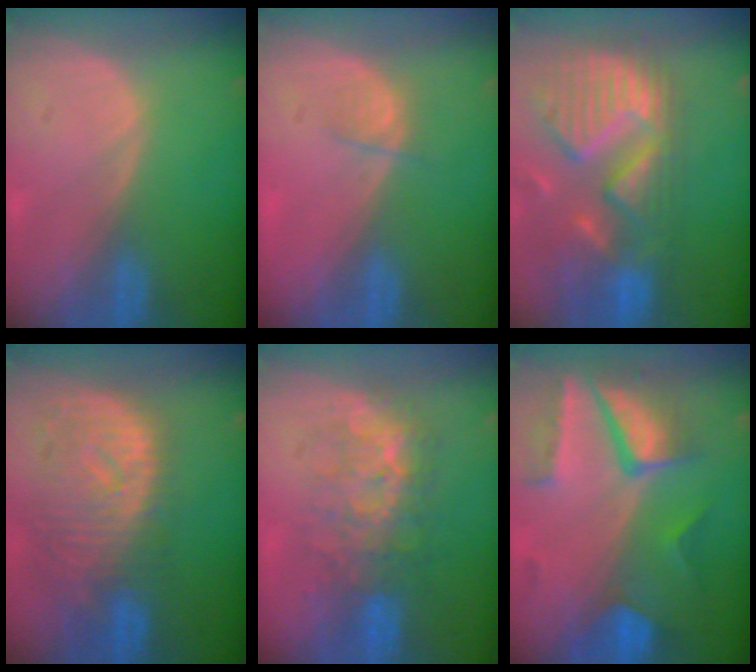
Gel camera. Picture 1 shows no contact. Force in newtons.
{"total": 1.9, "press": 1.7, "slide": 0.8}
{"total": 13.9, "press": 11.7, "slide": 7.5}
{"total": 11.3, "press": 9.9, "slide": 5.5}
{"total": 7.8, "press": 7.7, "slide": 1.3}
{"total": 9.9, "press": 8.5, "slide": 5.1}